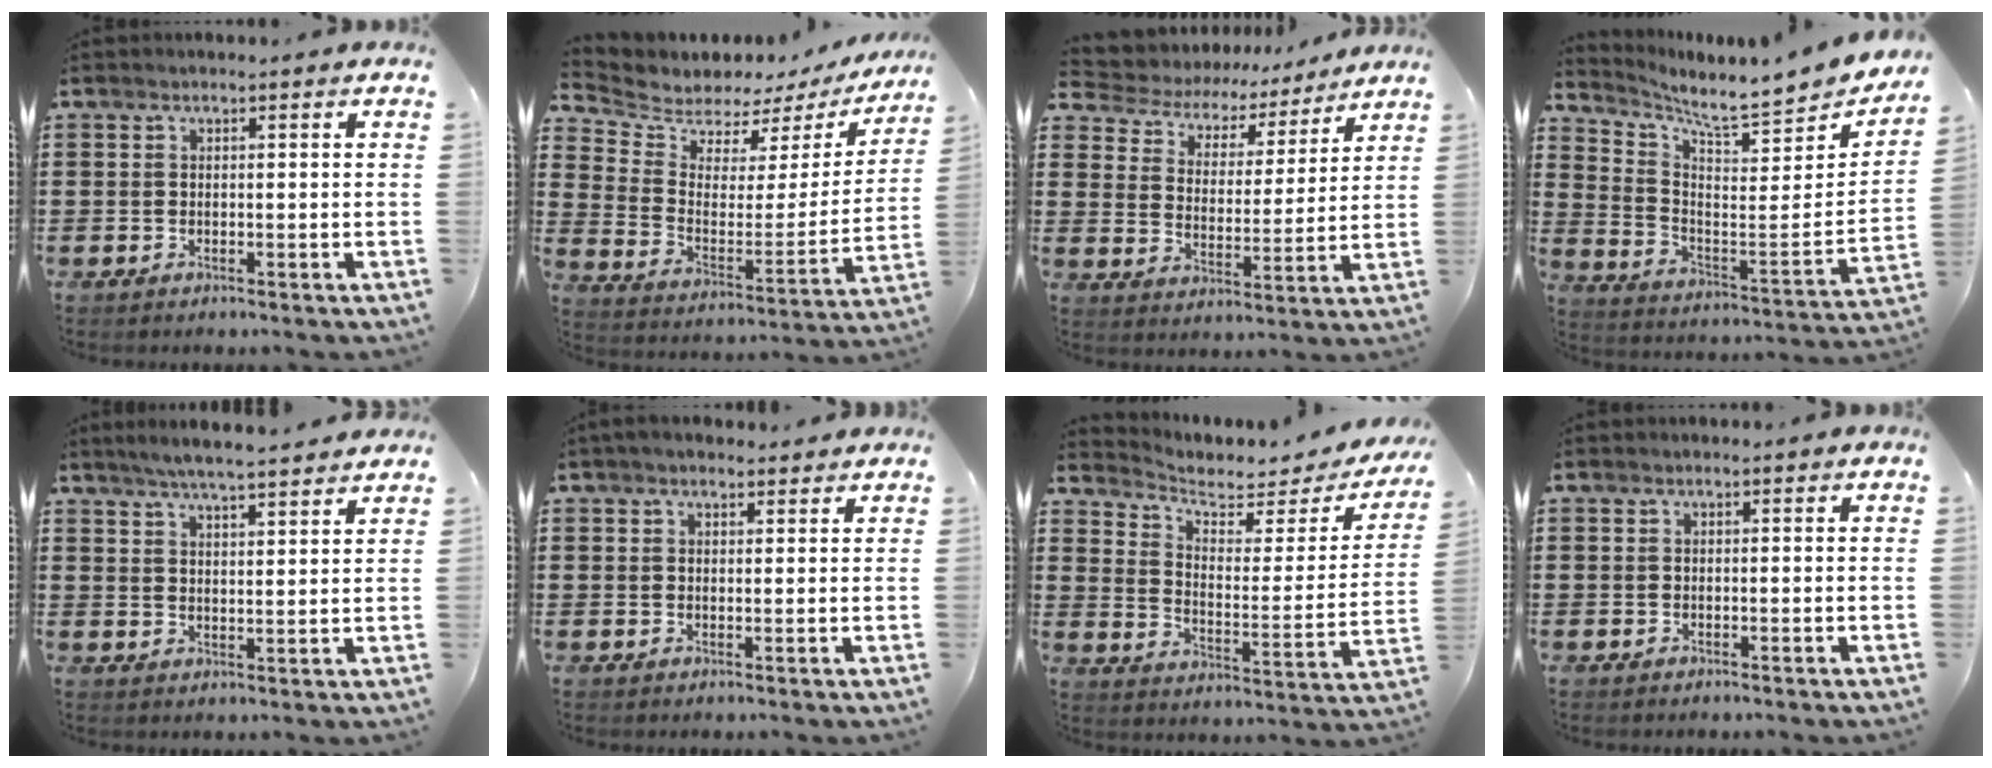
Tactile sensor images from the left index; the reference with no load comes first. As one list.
[{"total": 4.8, "force": [4.4, 1.9, 0.1], "torque": [-0.039, -0.038, 0.071]}, {"total": 4.3, "force": [3.9, 1.8, 0.6], "torque": [-0.040, -0.026, 0.059]}, {"total": 5.4, "force": [5.0, 0.2, 2.1], "torque": [-0.056, -0.064, 0.073]}, {"total": 4.6, "force": [4.3, -0.3, 1.7], "torque": [-0.046, -0.014, 0.076]}, {"total": 2.1, "force": [1.8, 0.9, 0.8], "torque": [-0.019, 0.007, 0.034]}, {"total": 4.0, "force": [3.2, 1.6, 1.8], "torque": [-0.058, -0.021, 0.049]}, {"total": 0.0}]